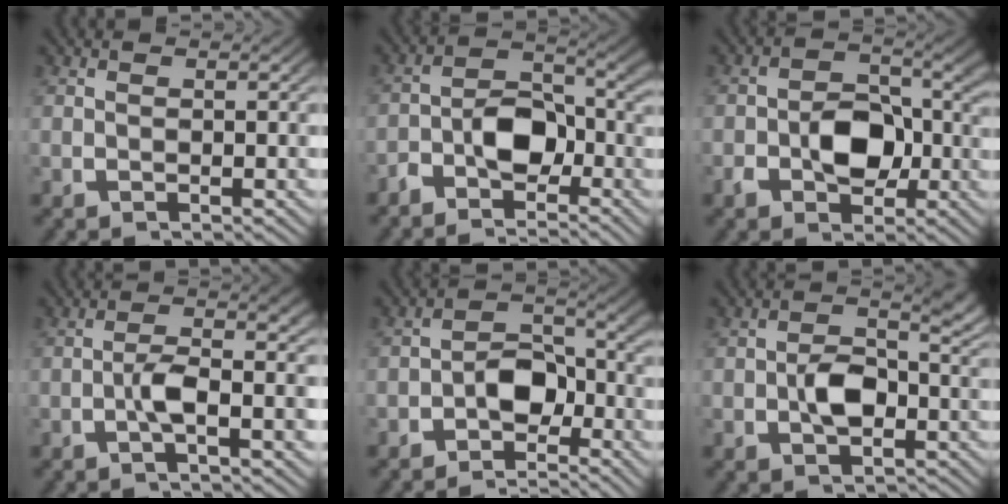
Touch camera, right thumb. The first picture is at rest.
{"total": 5.9, "force": [-2.6, 3.4, 4.0], "torque": [-0.071, -0.025, -0.042]}
{"total": 5.9, "force": [-0.9, 4.1, 4.1], "torque": [-0.073, -0.019, -0.009]}
{"total": 3.6, "force": [-0.8, 0.8, 3.5], "torque": [-0.067, -0.005, -0.011]}
{"total": 5.0, "force": [-2.5, 2.9, 3.2], "torque": [-0.054, -0.025, -0.036]}
{"total": 4.8, "force": [-0.6, 2.8, 3.8], "torque": [-0.069, -0.016, -0.001]}